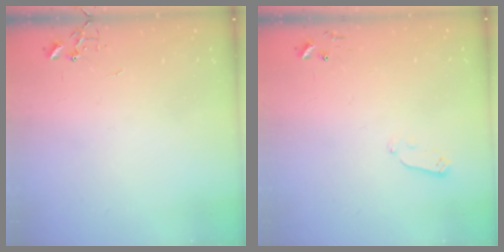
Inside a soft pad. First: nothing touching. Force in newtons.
{"total": 2.9, "press": 2.9, "slide": 0.4}